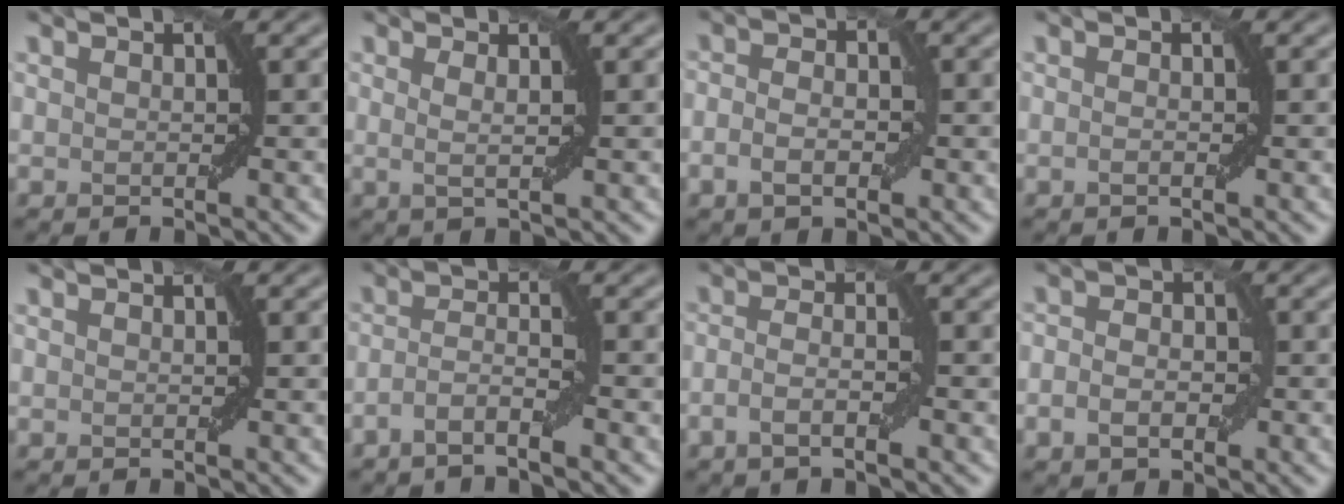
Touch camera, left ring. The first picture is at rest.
{"total": 1.5, "force": [0.4, 0.3, 1.4], "torque": [-0.023, -0.001, 0.003]}
{"total": 2.8, "force": [-0.7, 1.6, 2.1], "torque": [-0.033, 0.002, -0.013]}
{"total": 0.6, "force": [-0.3, 0.1, 0.6], "torque": [-0.011, 0.000, -0.004]}
{"total": 0.0}
{"total": 2.4, "force": [-1.5, 0.2, 1.9], "torque": [-0.038, 0.006, -0.036]}
{"total": 2.3, "force": [-1.1, 0.5, 2.0], "torque": [-0.041, 0.004, -0.025]}
{"total": 2.7, "force": [-0.8, 1.9, 1.9], "torque": [-0.026, 0.000, -0.020]}